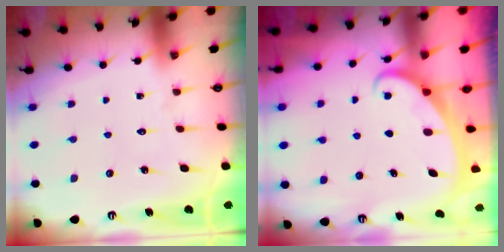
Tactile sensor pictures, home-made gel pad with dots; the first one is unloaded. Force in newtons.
{"total": 2.2, "press": 2.2, "slide": 0.4}